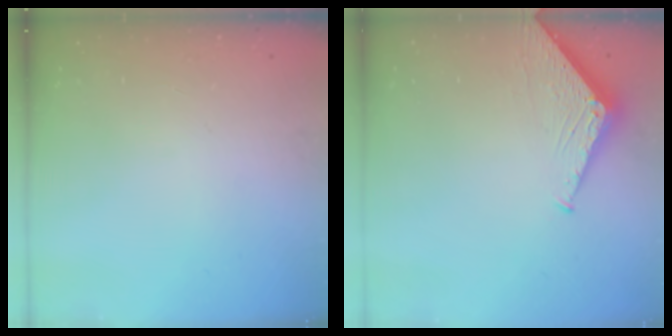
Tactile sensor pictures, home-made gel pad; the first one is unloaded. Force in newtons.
{"total": 3.8, "press": 3.7, "slide": 0.5}